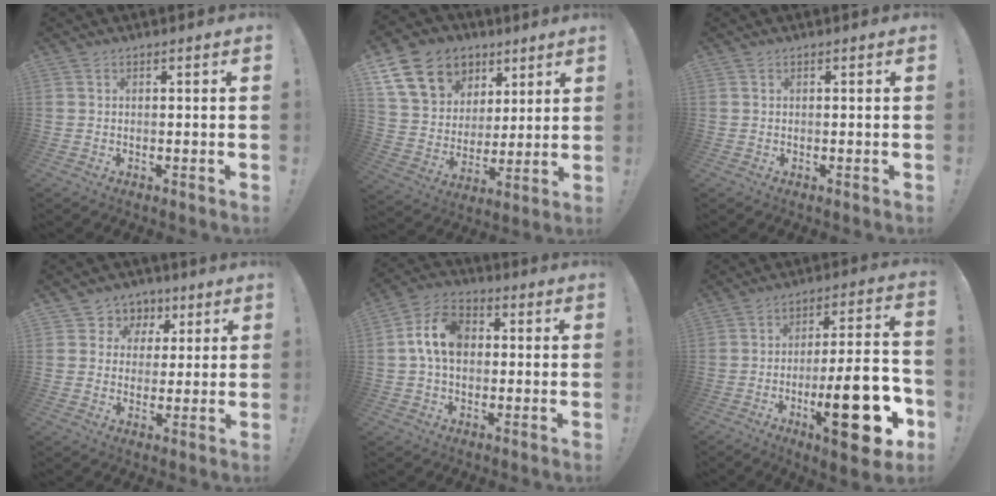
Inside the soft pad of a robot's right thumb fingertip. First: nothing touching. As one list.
[{"total": 17.4, "force": [8.7, 13.3, 7.0], "torque": [-0.114, -0.039, 0.188]}, {"total": 0.0}, {"total": 6.5, "force": [1.6, 6.2, 1.2], "torque": [-0.012, -0.011, 0.032]}, {"total": 11.2, "force": [1.2, 7.9, 7.9], "torque": [-0.149, 0.017, 0.027]}, {"total": 22.9, "force": [-8.2, 6.7, 20.4], "torque": [-0.290, 0.039, -0.119]}]